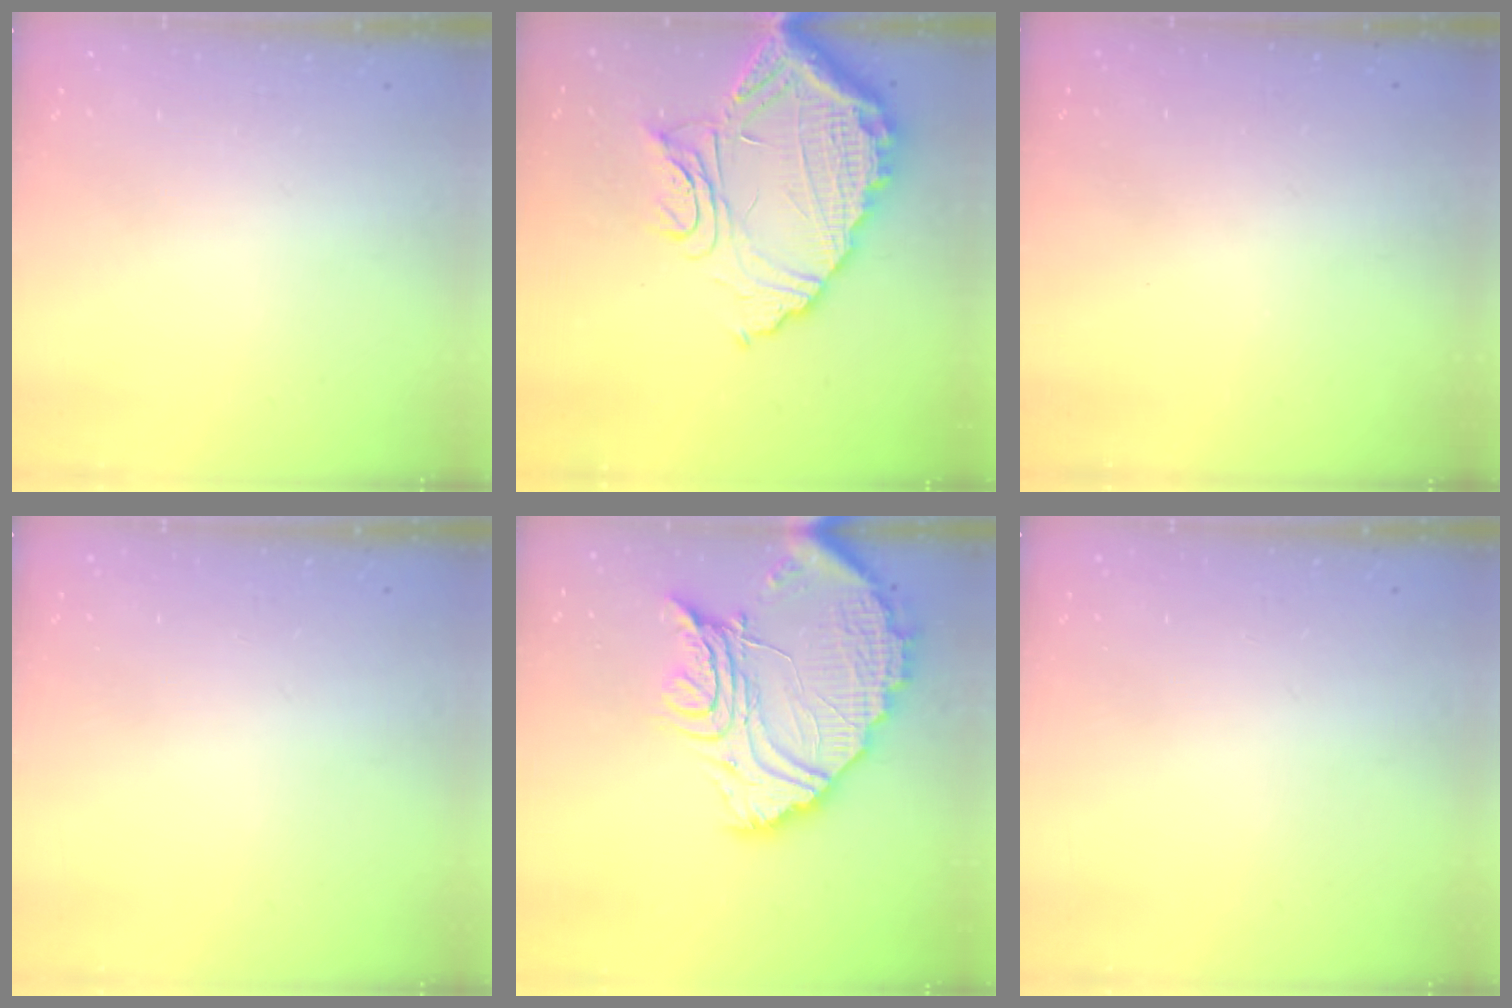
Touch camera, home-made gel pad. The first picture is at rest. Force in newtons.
{"total": 19.5, "press": 19.4, "slide": 1.7}
{"total": 3.0, "press": 3.0, "slide": 0.1}
{"total": 0.0}
{"total": 22.2, "press": 22.0, "slide": 2.2}
{"total": 0.0}